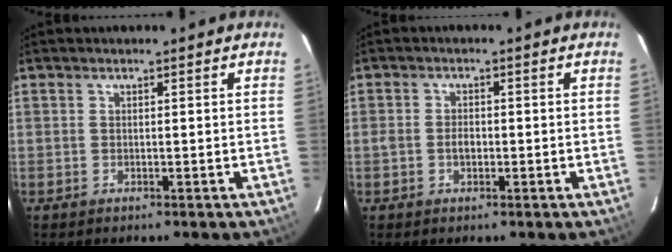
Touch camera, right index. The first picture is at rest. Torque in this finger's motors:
{"motor_torque": [0.42, -0.04, 0.20, 0.05]}